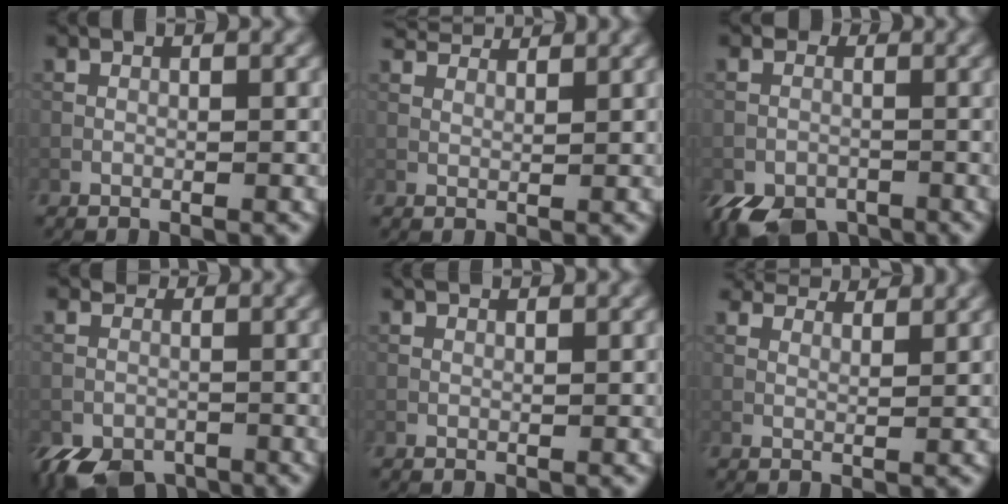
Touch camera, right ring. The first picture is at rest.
{"total": 4.2, "force": [3.7, 1.1, 1.7], "torque": [-0.040, -0.003, 0.067]}
{"total": 6.5, "force": [-3.8, 4.5, 2.6], "torque": [-0.042, -0.016, -0.062]}
{"total": 5.9, "force": [-3.2, 4.3, 2.5], "torque": [-0.046, -0.016, -0.052]}
{"total": 2.4, "force": [2.1, 0.5, 1.0], "torque": [-0.024, -0.005, 0.019]}
{"total": 6.4, "force": [5.7, 1.7, 2.4], "torque": [-0.063, -0.002, 0.090]}